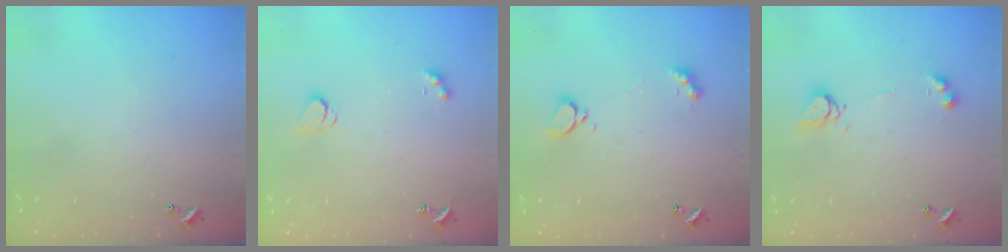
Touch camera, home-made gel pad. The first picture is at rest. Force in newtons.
{"total": 2.4, "press": 2.3, "slide": 0.6}
{"total": 2.5, "press": 2.4, "slide": 0.5}
{"total": 6.7, "press": 6.7, "slide": 0.5}